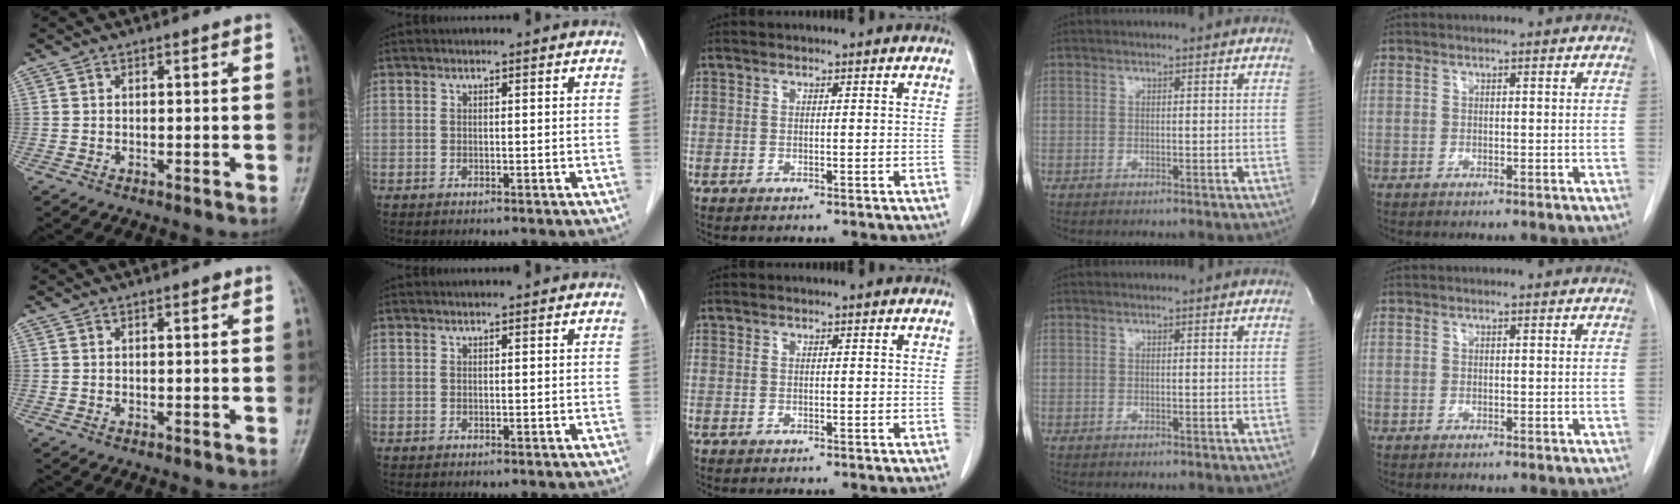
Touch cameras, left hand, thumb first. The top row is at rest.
{"thumb": {"total": 0.6, "force": [0.4, 0.3, 0.4], "torque": [-0.006, -0.001, 0.003]}, "index": {"total": 1.8, "force": [-1.7, -0.4, -0.5], "torque": [0.011, -0.004, -0.028]}}